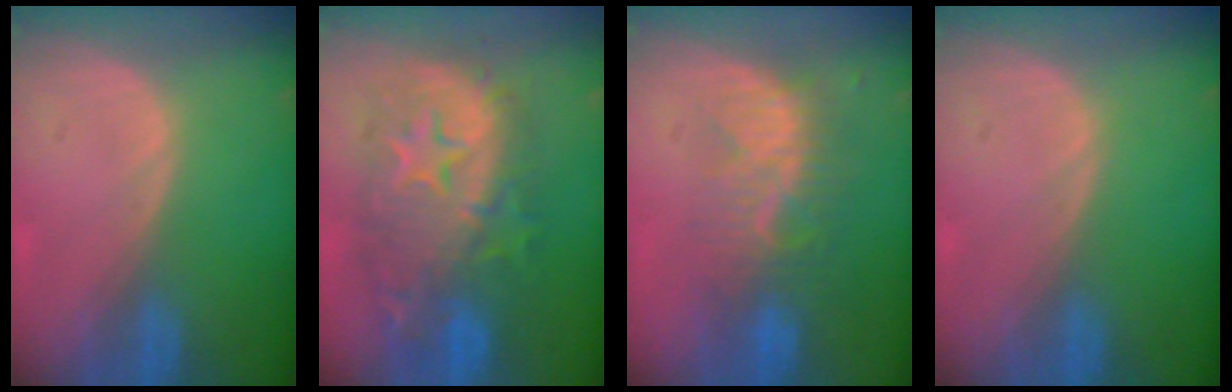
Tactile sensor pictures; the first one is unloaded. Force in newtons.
{"total": 12.6, "press": 12.6, "slide": 1.1}
{"total": 8.1, "press": 7.4, "slide": 3.5}
{"total": 0.0}